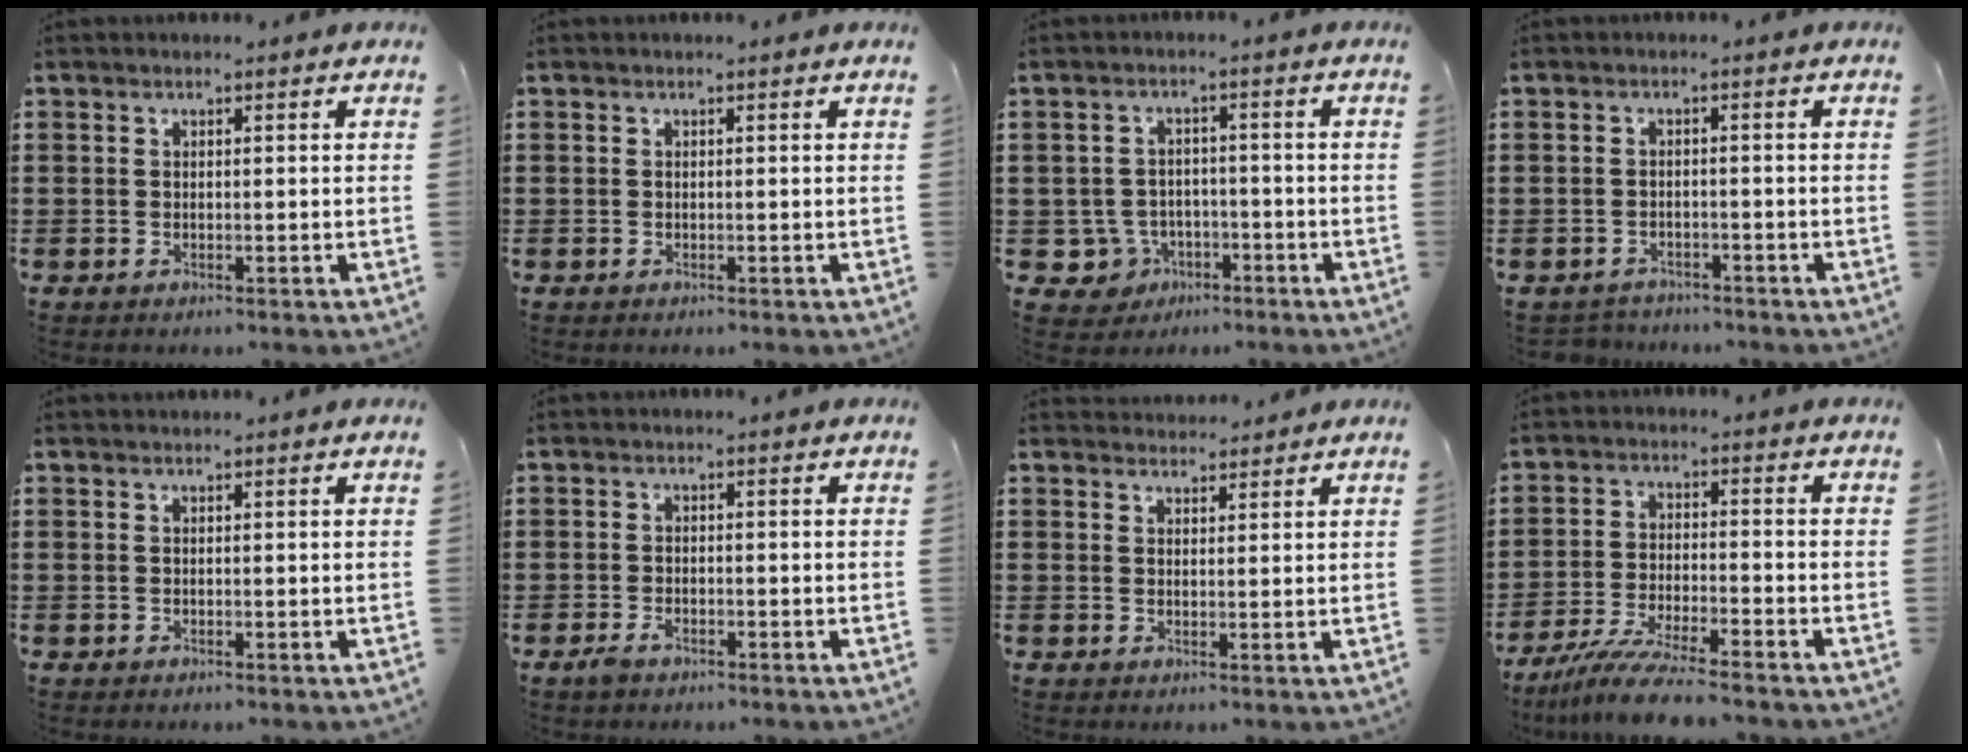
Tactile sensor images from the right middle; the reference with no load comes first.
{"total": 0.0}
{"total": 3.9, "force": [-2.2, 3.1, 1.0], "torque": [-0.036, 0.004, -0.045]}
{"total": 1.8, "force": [-1.8, 0.3, -0.2], "torque": [-0.004, -0.001, -0.041]}
{"total": 0.0}
{"total": 1.9, "force": [-1.2, 0.8, 1.3], "torque": [-0.032, -0.004, -0.025]}
{"total": 2.3, "force": [2.2, 0.3, -0.4], "torque": [0.001, -0.002, 0.043]}
{"total": 7.4, "force": [-6.5, 0.0, 3.6], "torque": [-0.078, -0.014, -0.124]}